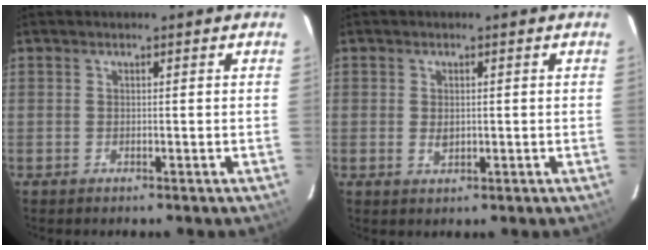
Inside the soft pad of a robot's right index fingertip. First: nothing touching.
{"total": 2.1, "force": [0.0, 1.4, 1.5], "torque": [-0.025, -0.001, 0.002]}